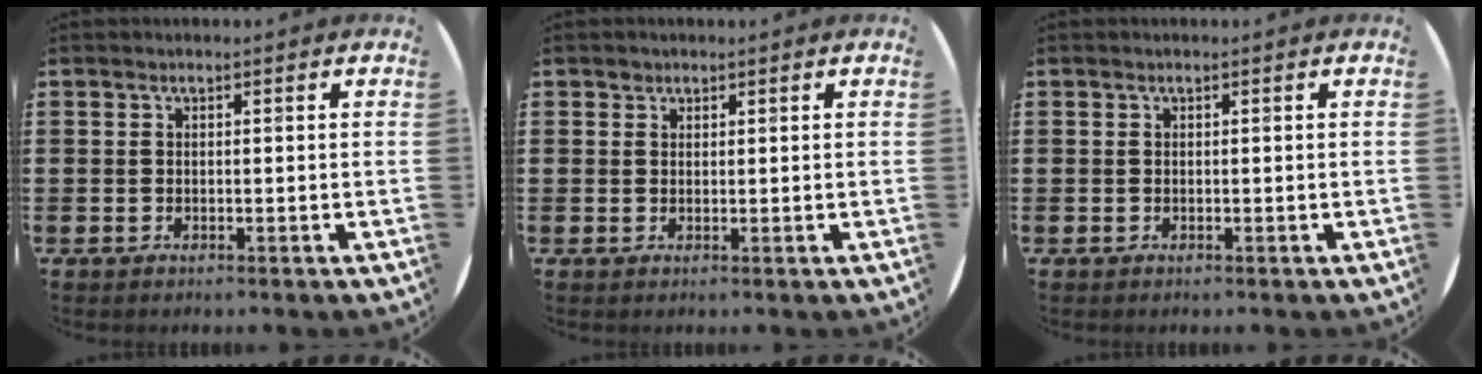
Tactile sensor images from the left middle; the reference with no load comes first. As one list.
[{"total": 0.9, "force": [0.7, 0.5, -0.1], "torque": [0.009, 0.000, 0.012]}, {"total": 0.0}]